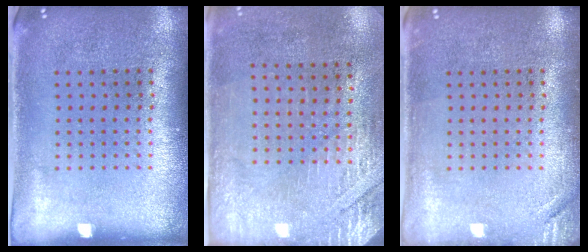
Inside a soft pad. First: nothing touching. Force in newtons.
{"total": 2.9, "press": 2.5, "slide": 1.5}
{"total": 1.3, "press": 1.3, "slide": 0.3}